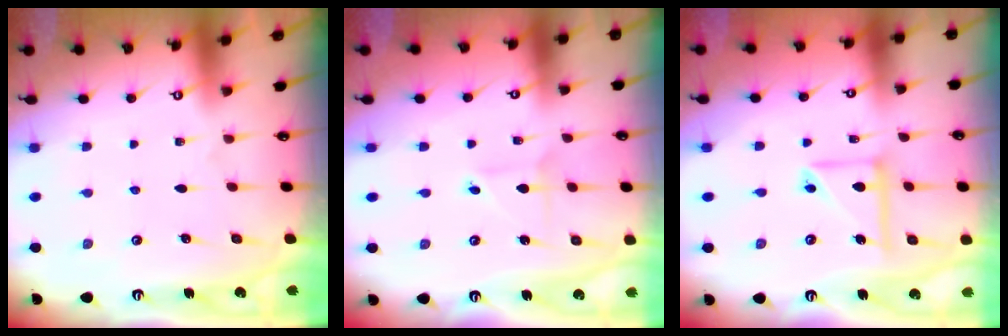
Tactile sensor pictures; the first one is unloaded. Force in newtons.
{"total": 1.8, "press": 1.8, "slide": 0.2}
{"total": 10.4, "press": 10.4, "slide": 0.9}